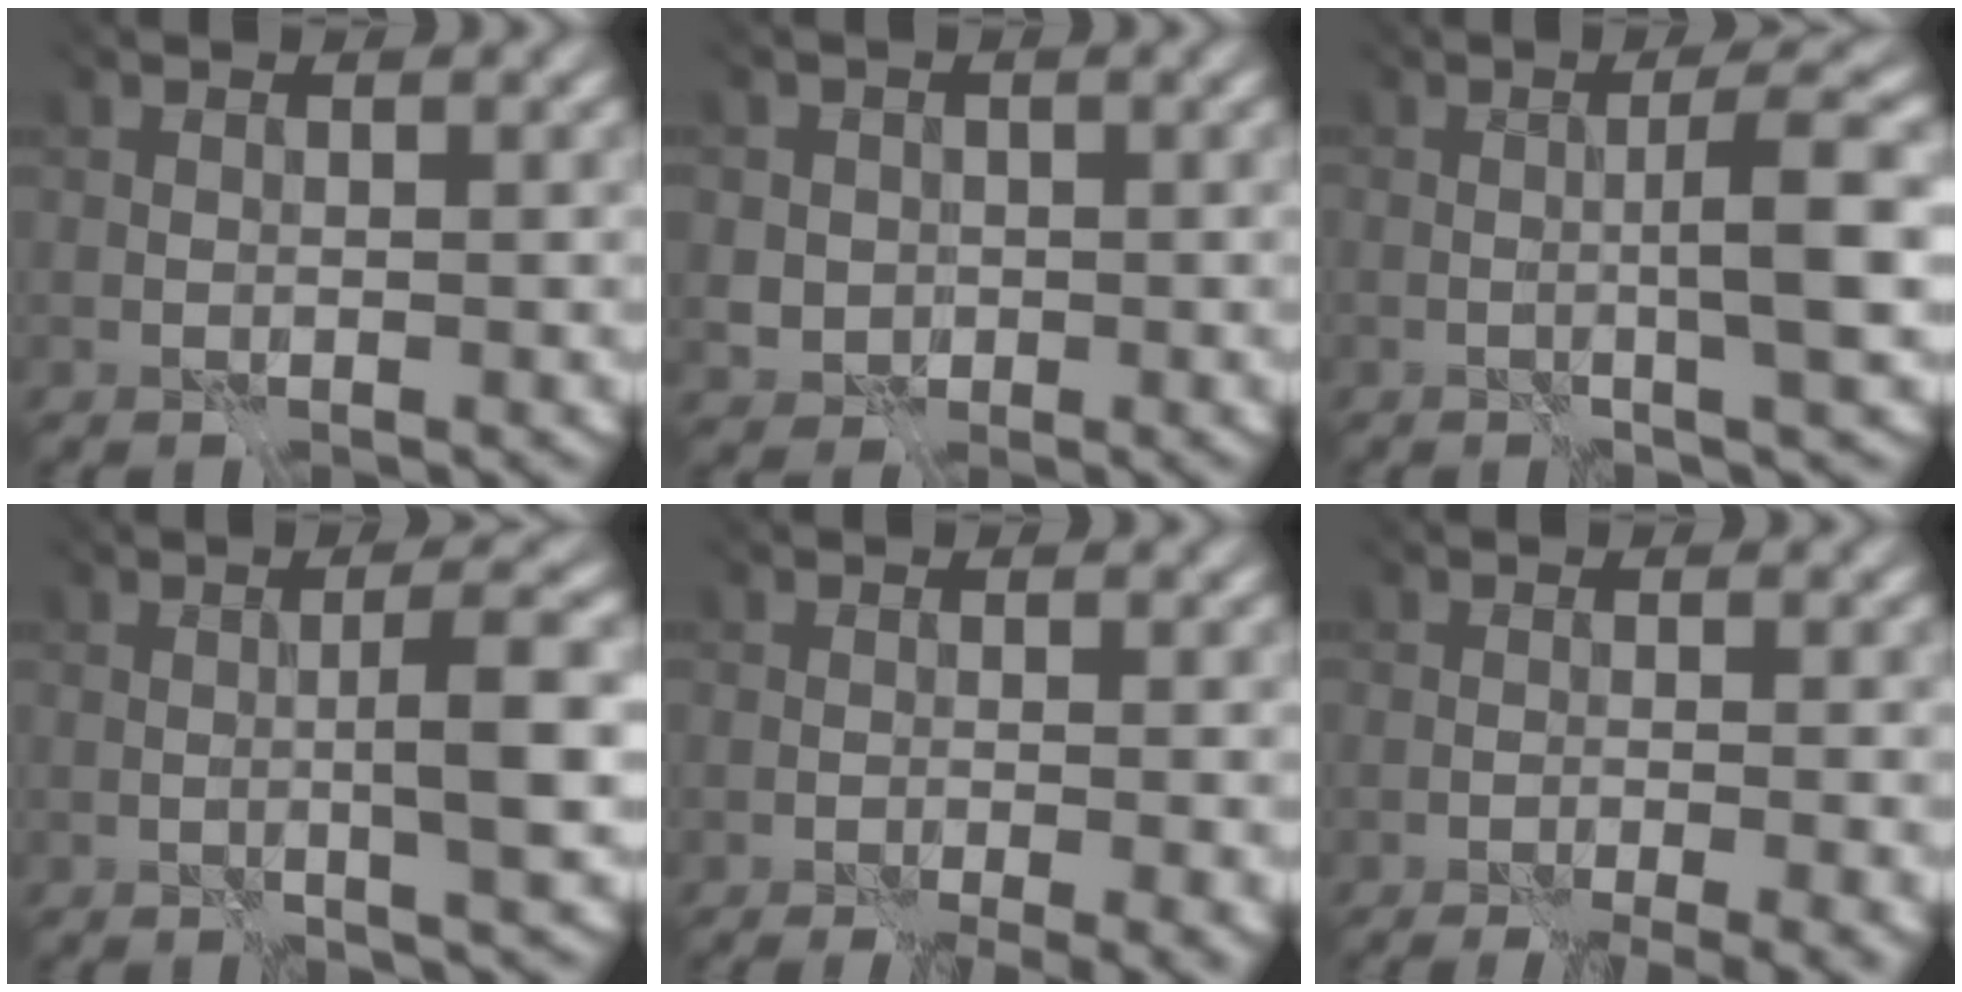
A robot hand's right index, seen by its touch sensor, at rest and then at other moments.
{"total": 2.9, "force": [0.4, 2.8, 0.5], "torque": [-0.016, 0.005, 0.001]}
{"total": 4.0, "force": [-0.5, -0.2, 4.0], "torque": [-0.065, 0.008, -0.010]}
{"total": 3.6, "force": [-0.5, -0.1, 3.5], "torque": [-0.057, 0.007, -0.011]}
{"total": 3.4, "force": [-1.3, 1.3, 2.8], "torque": [-0.027, -0.006, -0.021]}
{"total": 4.4, "force": [-2.1, 1.6, 3.5], "torque": [-0.030, 0.001, -0.027]}